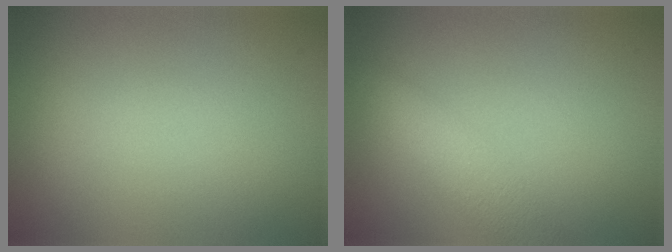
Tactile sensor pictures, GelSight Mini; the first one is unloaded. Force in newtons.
{"total": 3.2, "press": 3.2, "slide": 0.2}